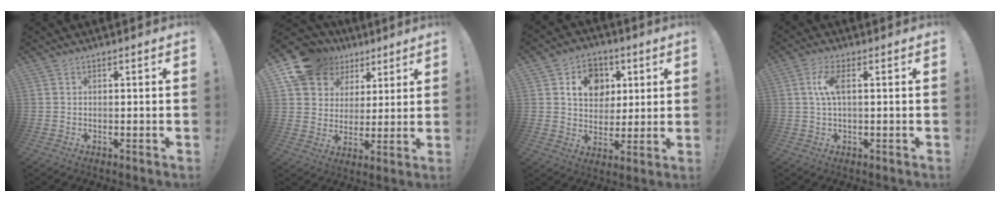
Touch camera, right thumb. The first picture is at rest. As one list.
[{"total": 14.0, "force": [8.7, 10.1, 4.4], "torque": [-0.086, -0.055, 0.175]}, {"total": 12.4, "force": [4.7, 10.0, 5.6], "torque": [-0.080, -0.013, 0.093]}, {"total": 6.2, "force": [0.9, 2.2, 5.7], "torque": [-0.113, 0.003, 0.015]}]